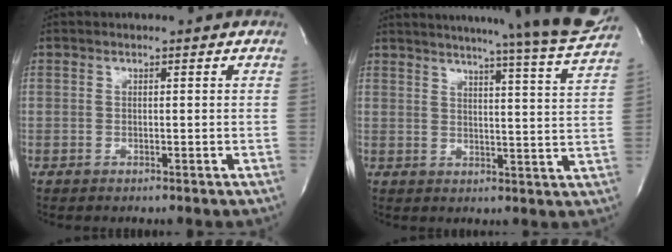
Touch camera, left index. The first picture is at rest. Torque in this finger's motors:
{"motor_torque": [0.02, -0.04, 0.42, 0.08]}